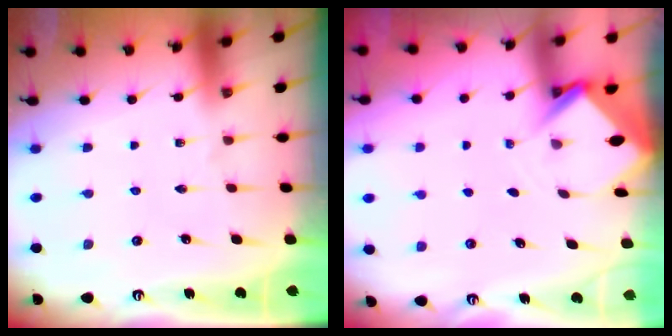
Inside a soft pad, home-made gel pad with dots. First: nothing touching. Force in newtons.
{"total": 2.9, "press": 2.9, "slide": 0.2}